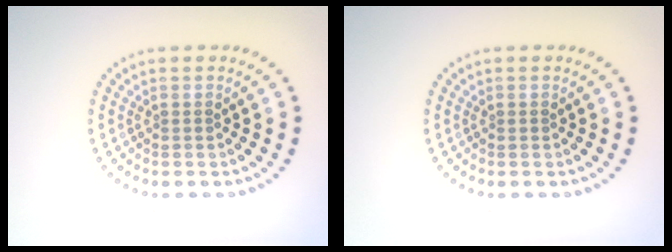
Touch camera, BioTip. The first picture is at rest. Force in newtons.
{"total": 0.0}